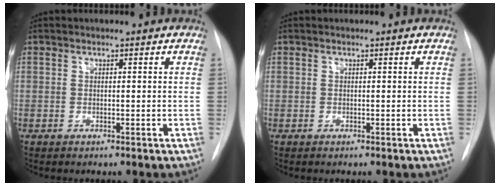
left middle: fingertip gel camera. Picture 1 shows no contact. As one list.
[{"total": 0.0}]